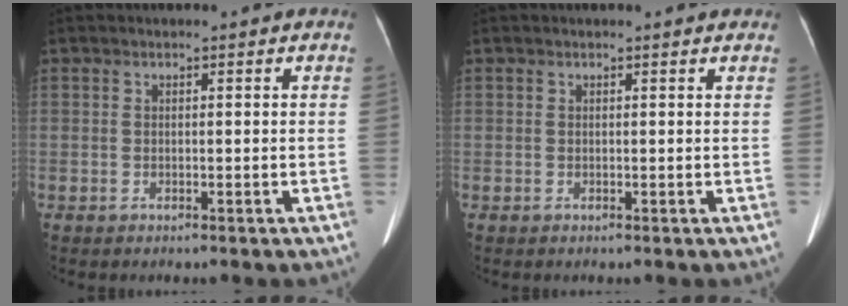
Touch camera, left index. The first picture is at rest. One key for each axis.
{"total": 1.8, "fx": 1.8, "fy": 0.3, "fz": 0.3, "tx": -0.013, "ty": 0.006, "tz": 0.012}